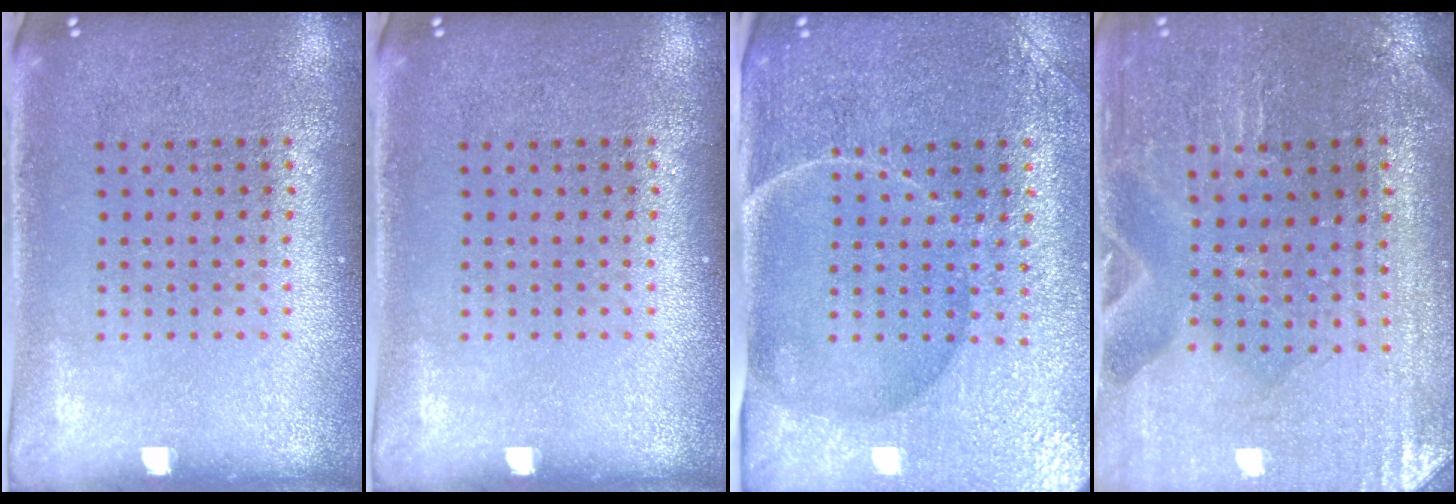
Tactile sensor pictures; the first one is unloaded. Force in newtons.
{"total": 0.0}
{"total": 4.7, "press": 4.3, "slide": 1.9}
{"total": 0.8, "press": 0.8, "slide": 0.1}